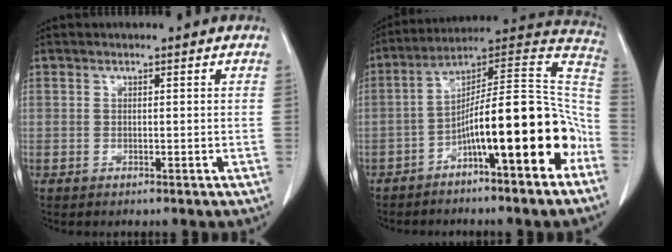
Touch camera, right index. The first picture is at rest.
{"total": 18.5, "force": [-7.2, 2.5, 16.9], "torque": [-0.229, 0.042, -0.106]}